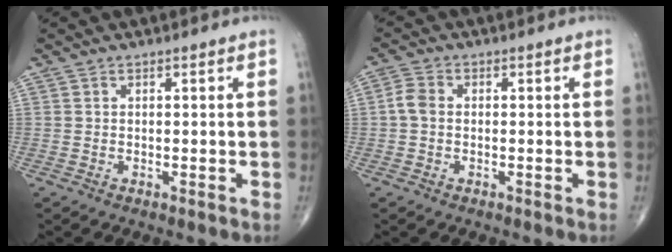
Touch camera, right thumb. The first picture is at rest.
{"total": 3.0, "force": [-0.1, 2.2, 2.0], "torque": [-0.042, 0.009, -0.009]}